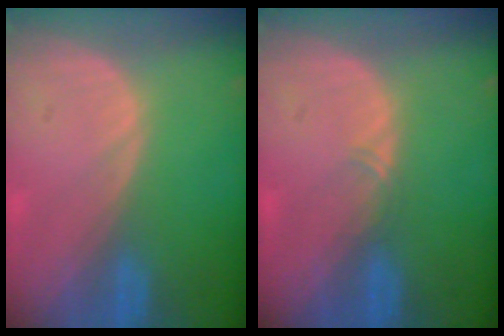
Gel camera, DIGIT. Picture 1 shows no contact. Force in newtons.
{"total": 0.8, "press": 0.7, "slide": 0.4}